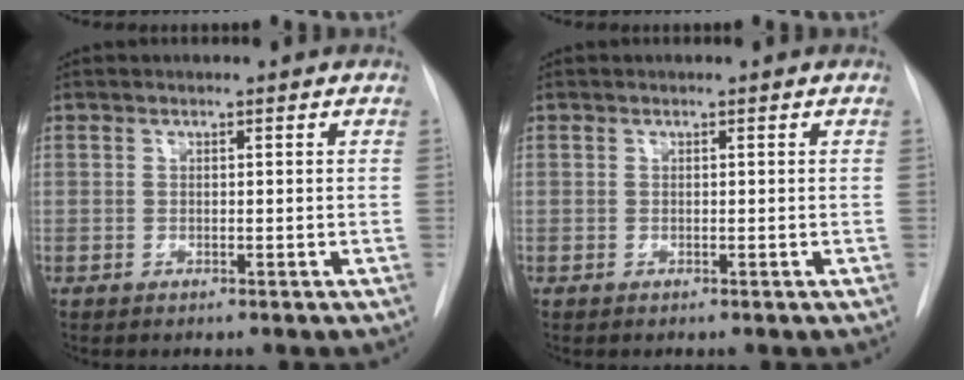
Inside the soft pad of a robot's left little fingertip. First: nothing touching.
{"total": 0.0}